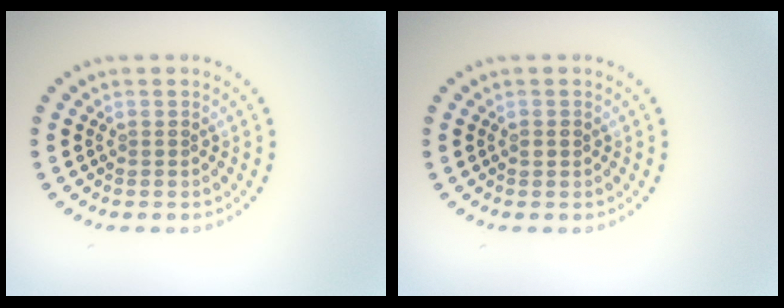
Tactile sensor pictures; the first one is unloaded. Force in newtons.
{"total": 0.9, "press": 0.9, "slide": 0.0}